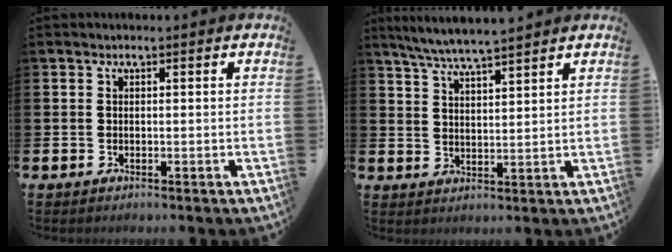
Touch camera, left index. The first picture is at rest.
{"total": 5.5, "force": [5.3, -0.1, 1.6], "torque": [-0.045, -0.024, 0.094]}